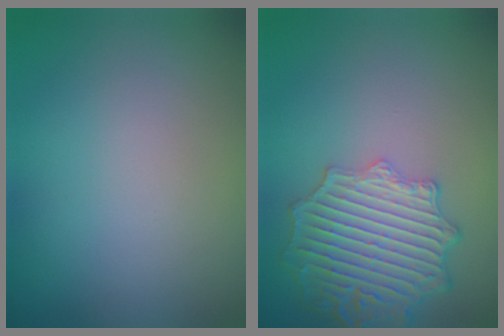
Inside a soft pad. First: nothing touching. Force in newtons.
{"total": 6.3, "press": 5.2, "slide": 3.6}